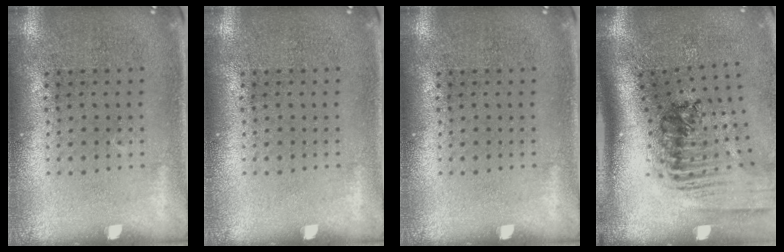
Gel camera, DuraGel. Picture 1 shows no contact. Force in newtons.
{"total": 0.0}
{"total": 0.0}
{"total": 2.2, "press": 1.6, "slide": 1.6}